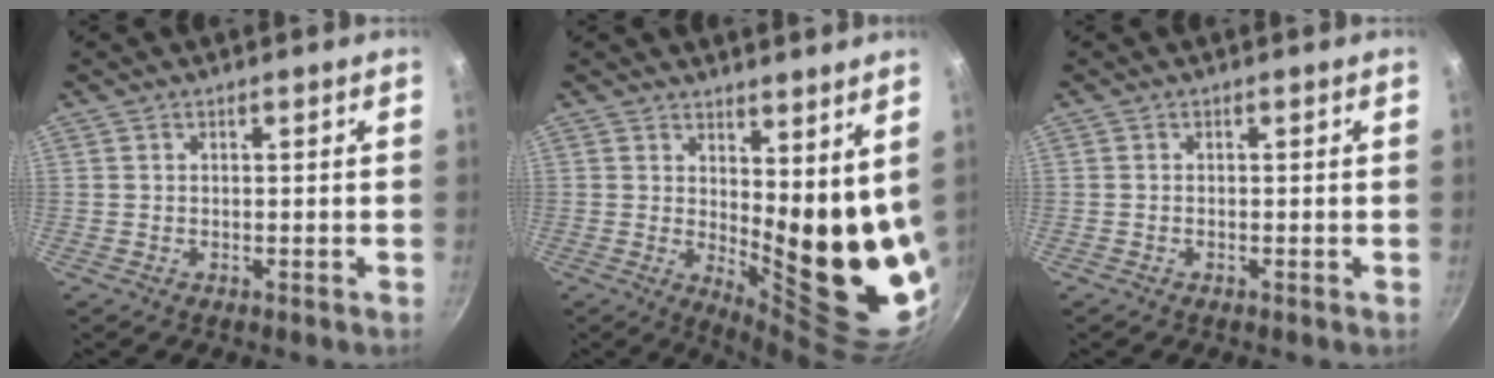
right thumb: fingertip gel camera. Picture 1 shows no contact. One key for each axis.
{"total": 15.2, "fx": 4.9, "fy": 5.6, "fz": 13.2, "tx": -0.136, "ty": -0.066, "tz": 0.083}
{"total": 0.0}